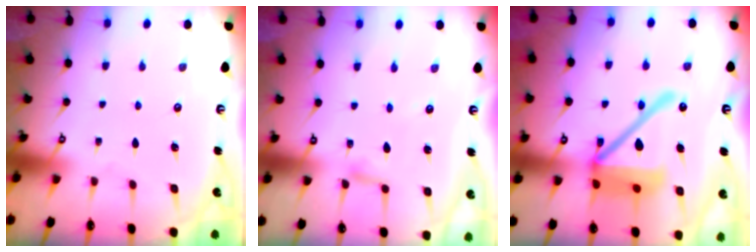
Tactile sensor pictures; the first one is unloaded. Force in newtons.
{"total": 2.5, "press": 2.5, "slide": 0.1}
{"total": 19.5, "press": 19.3, "slide": 2.7}